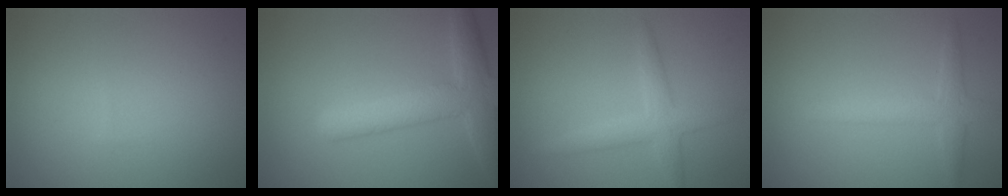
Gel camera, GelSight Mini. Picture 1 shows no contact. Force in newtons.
{"total": 5.1, "press": 5.1, "slide": 0.2}
{"total": 2.8, "press": 2.8, "slide": 0.0}
{"total": 2.7, "press": 2.7, "slide": 0.1}